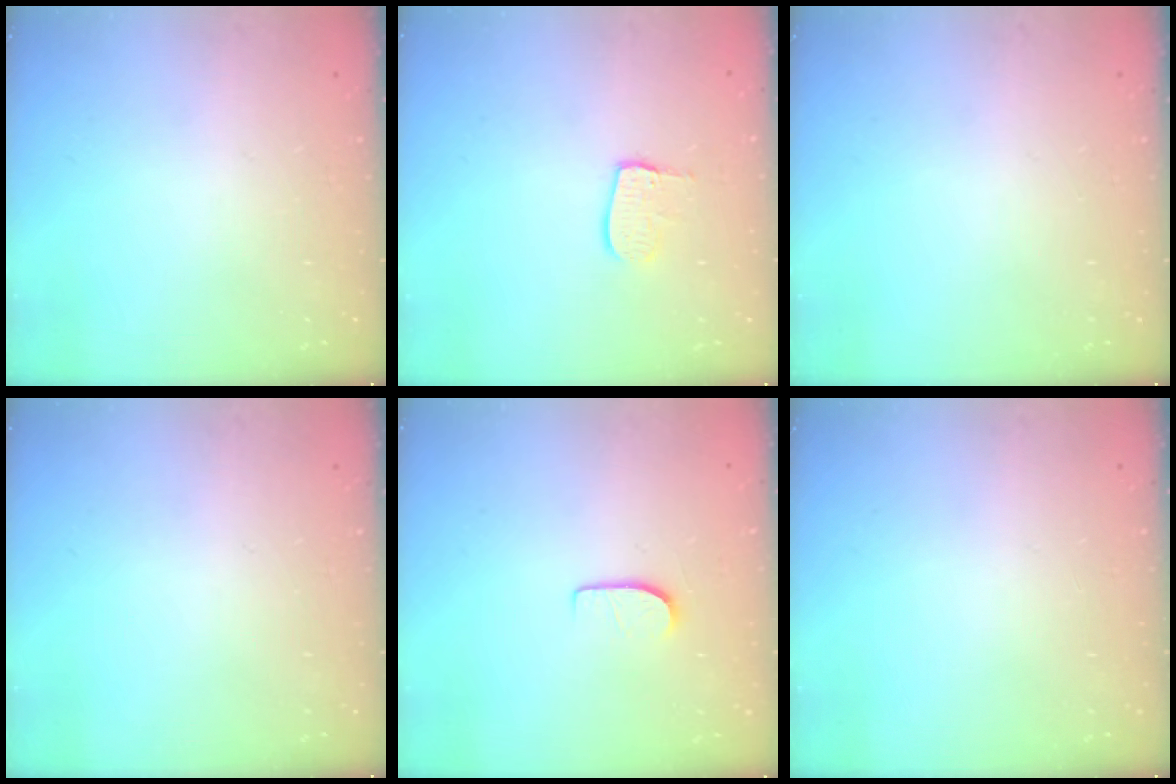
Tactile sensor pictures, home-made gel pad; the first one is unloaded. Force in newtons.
{"total": 8.2, "press": 8.2, "slide": 0.7}
{"total": 0.0}
{"total": 0.0}
{"total": 6.3, "press": 6.3, "slide": 0.7}
{"total": 0.0}